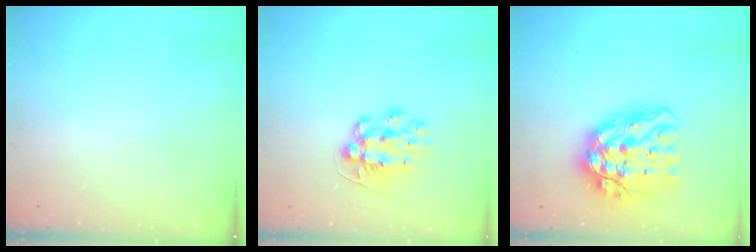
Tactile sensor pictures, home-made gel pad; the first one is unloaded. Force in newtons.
{"total": 9.9, "press": 9.9, "slide": 0.4}
{"total": 16.6, "press": 16.6, "slide": 1.3}